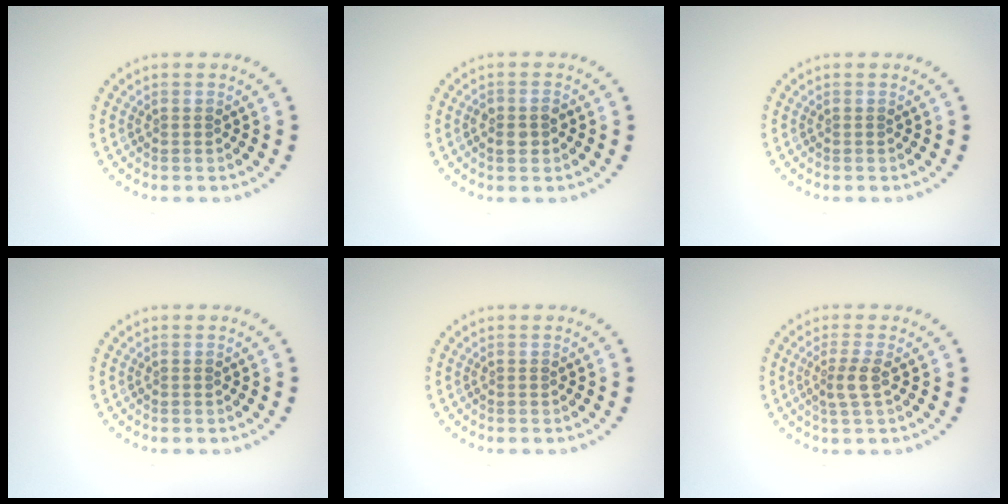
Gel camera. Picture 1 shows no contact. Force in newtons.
{"total": 1.5, "press": 1.5, "slide": 0.3}
{"total": 0.0}
{"total": 0.0}
{"total": 0.0}
{"total": 2.0, "press": 1.6, "slide": 1.2}